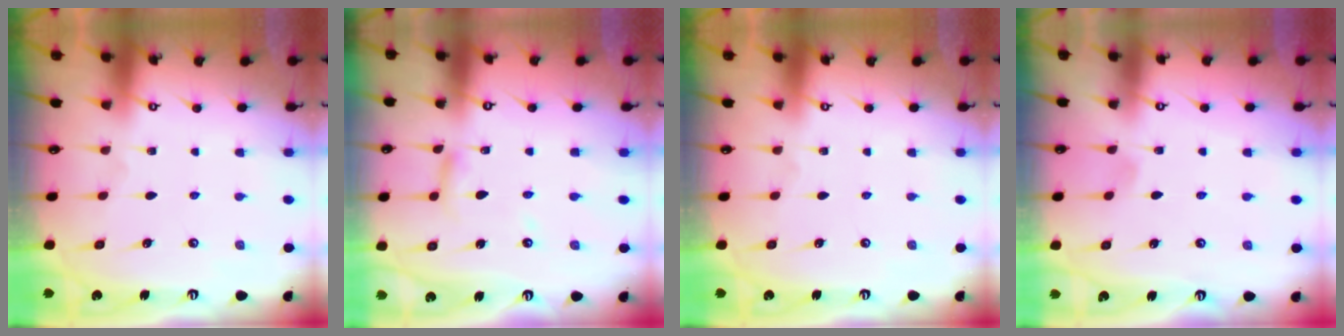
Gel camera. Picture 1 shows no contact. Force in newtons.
{"total": 4.3, "press": 4.3, "slide": 0.4}
{"total": 0.0}
{"total": 3.3, "press": 3.3, "slide": 0.5}